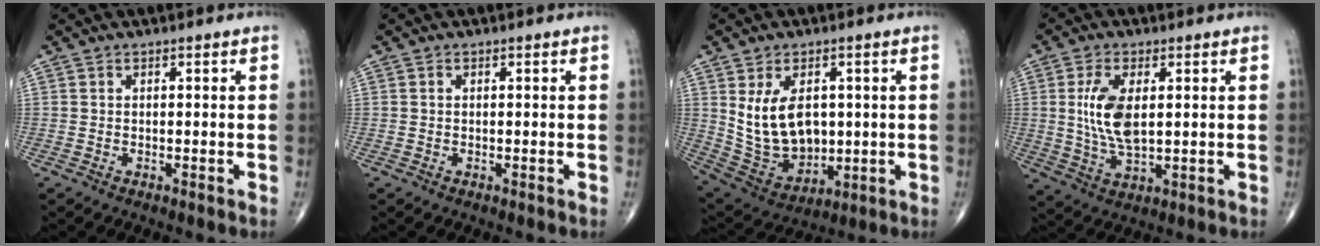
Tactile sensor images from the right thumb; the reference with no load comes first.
{"total": 0.0}
{"total": 13.1, "force": [2.1, 8.8, 9.6], "torque": [-0.142, -0.015, 0.063]}
{"total": 10.7, "force": [2.0, 5.4, 9.0], "torque": [-0.177, -0.015, 0.044]}